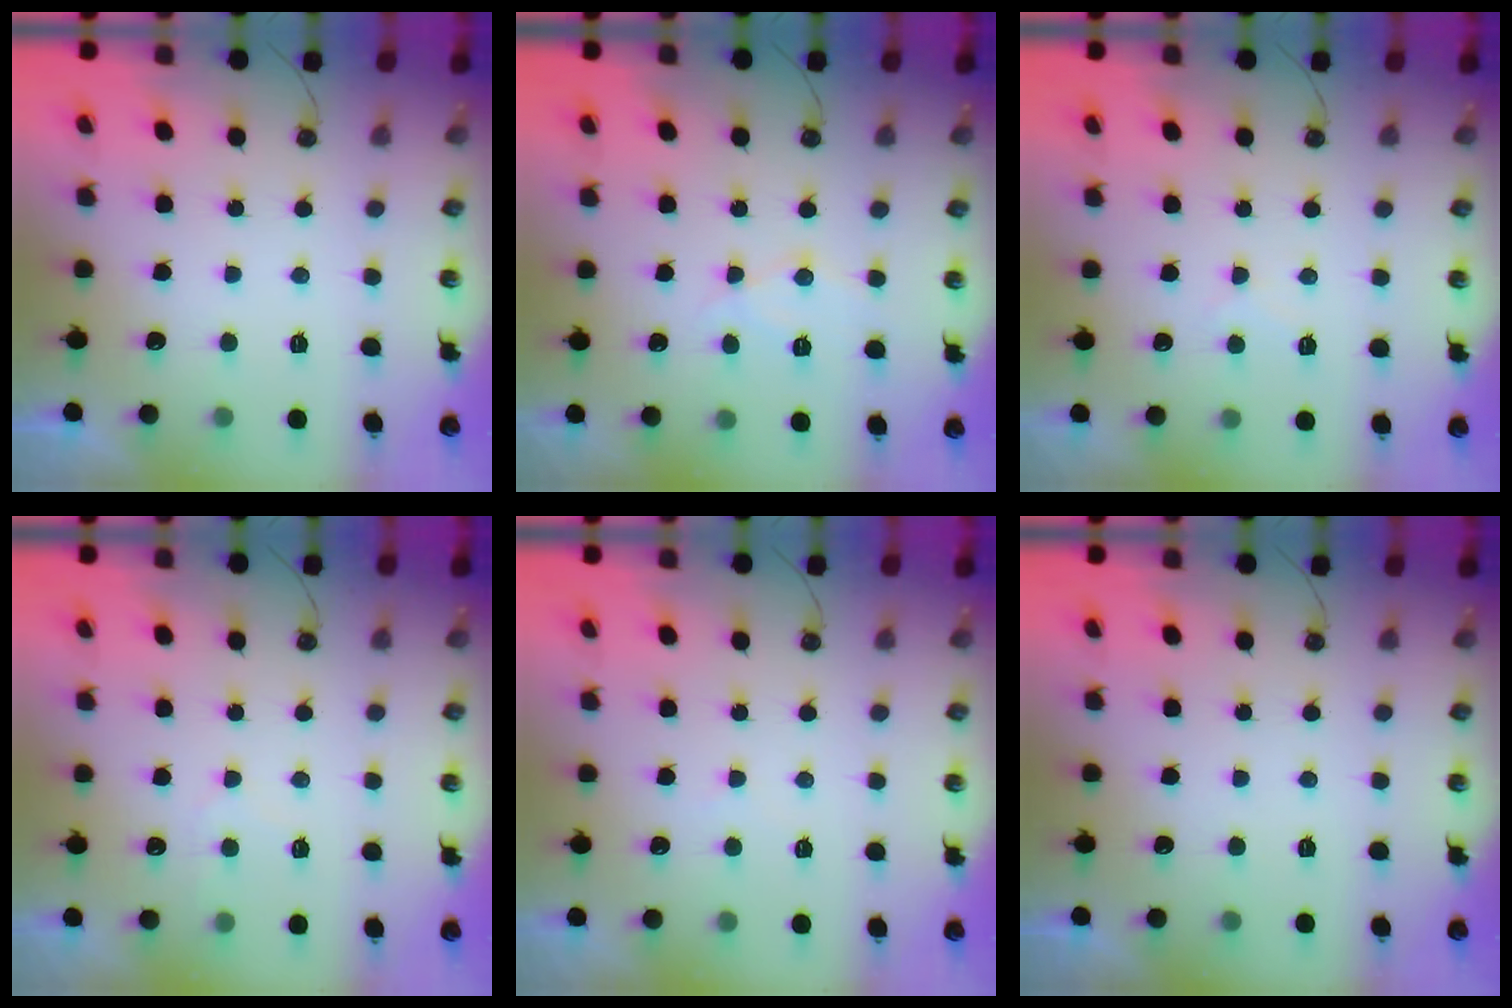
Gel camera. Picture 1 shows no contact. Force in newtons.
{"total": 8.9, "press": 8.9, "slide": 0.1}
{"total": 6.5, "press": 6.5, "slide": 0.6}
{"total": 5.0, "press": 5.0, "slide": 0.6}
{"total": 3.4, "press": 3.3, "slide": 0.5}
{"total": 0.0}